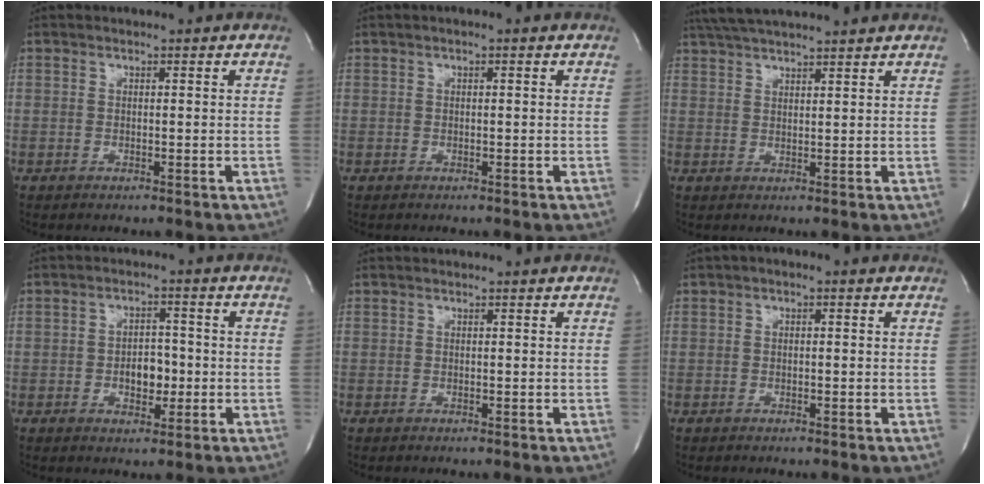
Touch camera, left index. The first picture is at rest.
{"total": 0.9, "force": [0.4, 0.2, 0.8], "torque": [-0.016, 0.007, 0.002]}
{"total": 11.1, "force": [10.0, 0.6, 4.8], "torque": [-0.090, 0.038, 0.151]}
{"total": 4.4, "force": [-0.9, 2.6, 3.4], "torque": [-0.049, 0.008, -0.011]}
{"total": 0.0}
{"total": 1.0, "force": [0.1, 0.5, 0.8], "torque": [-0.010, 0.004, -0.003]}